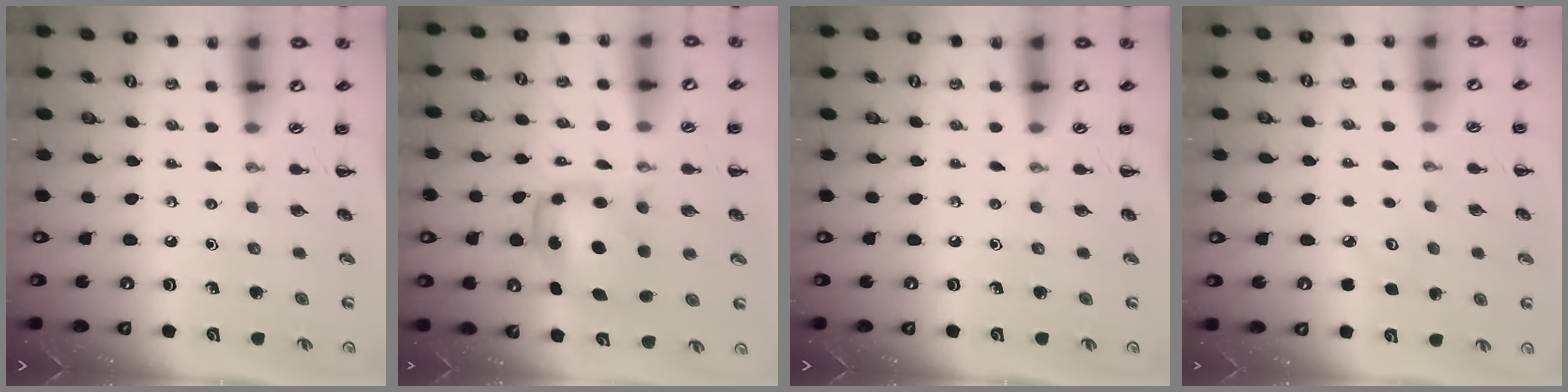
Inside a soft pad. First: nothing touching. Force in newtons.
{"total": 5.9, "press": 5.7, "slide": 1.3}
{"total": 0.0}
{"total": 2.4, "press": 2.3, "slide": 0.6}